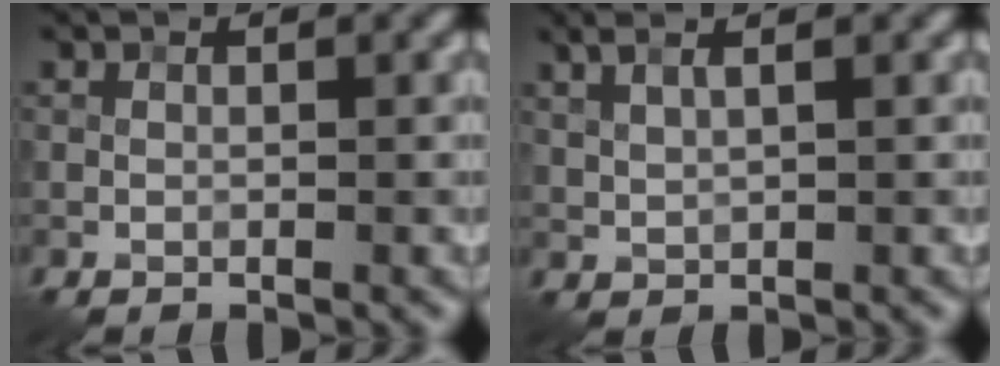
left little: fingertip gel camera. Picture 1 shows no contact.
{"total": 3.5, "force": [2.3, 1.4, 2.3], "torque": [-0.042, 0.024, 0.026]}